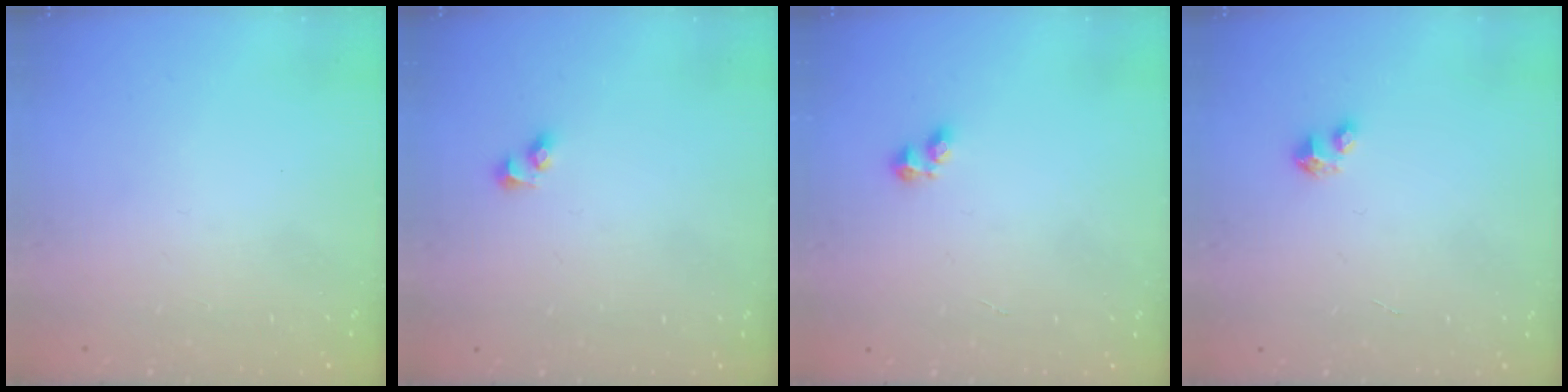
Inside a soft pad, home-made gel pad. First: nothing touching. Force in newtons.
{"total": 2.7, "press": 2.5, "slide": 1.2}
{"total": 2.2, "press": 2.1, "slide": 0.6}
{"total": 2.8, "press": 2.8, "slide": 0.1}